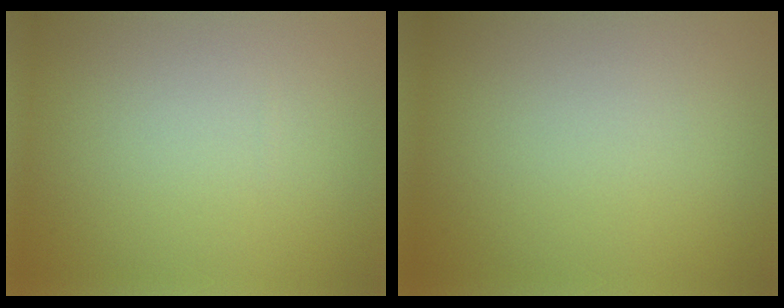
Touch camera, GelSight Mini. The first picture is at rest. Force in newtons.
{"total": 0.0}